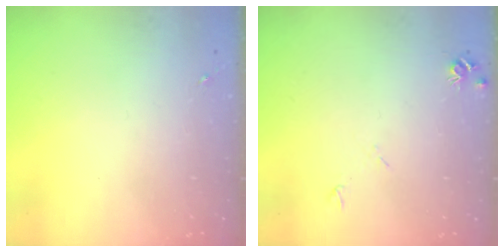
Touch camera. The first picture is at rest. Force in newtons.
{"total": 5.5, "press": 5.5, "slide": 0.7}